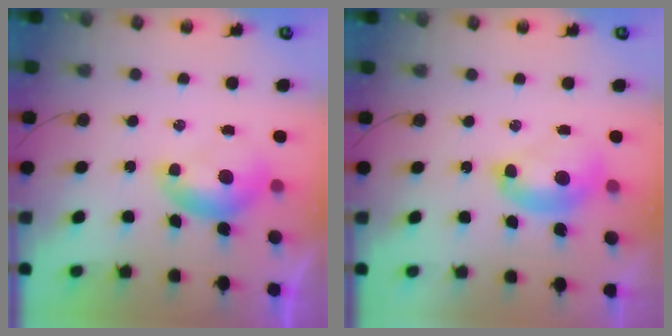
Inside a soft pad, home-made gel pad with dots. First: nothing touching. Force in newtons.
{"total": 2.7, "press": 2.7, "slide": 0.1}